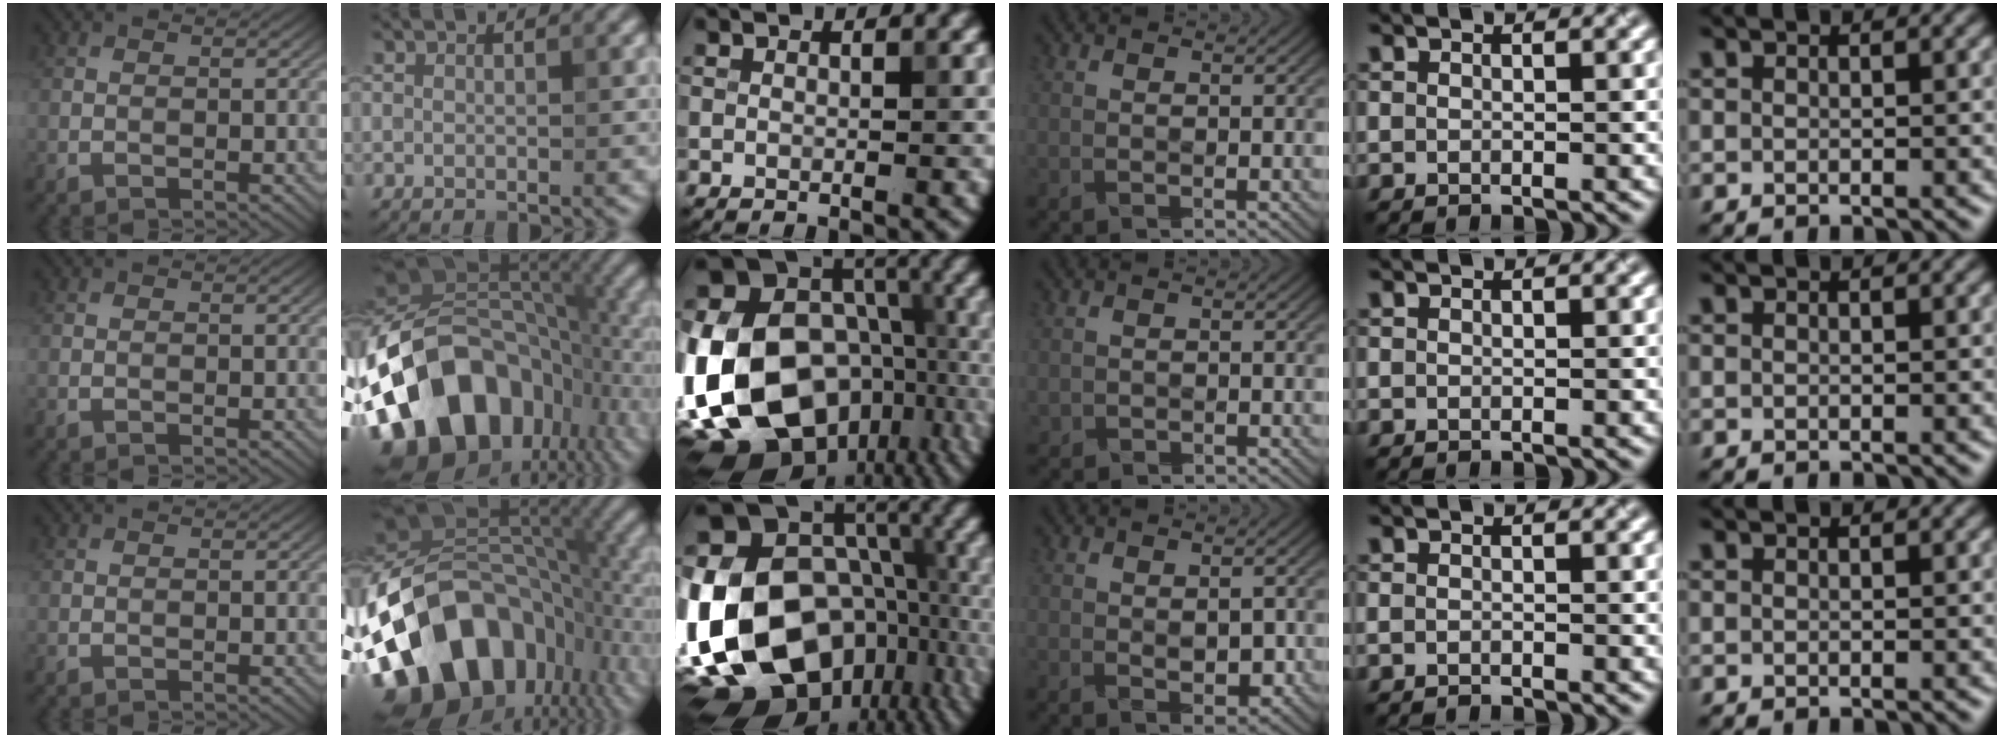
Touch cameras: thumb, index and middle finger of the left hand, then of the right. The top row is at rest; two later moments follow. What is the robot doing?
{"motion": "fold", "object": "canvas paper"}